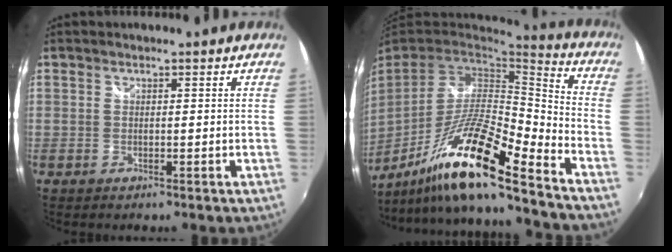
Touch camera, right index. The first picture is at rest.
{"total": 19.8, "force": [-12.7, 1.4, 15.2], "torque": [-0.271, -0.035, -0.236]}